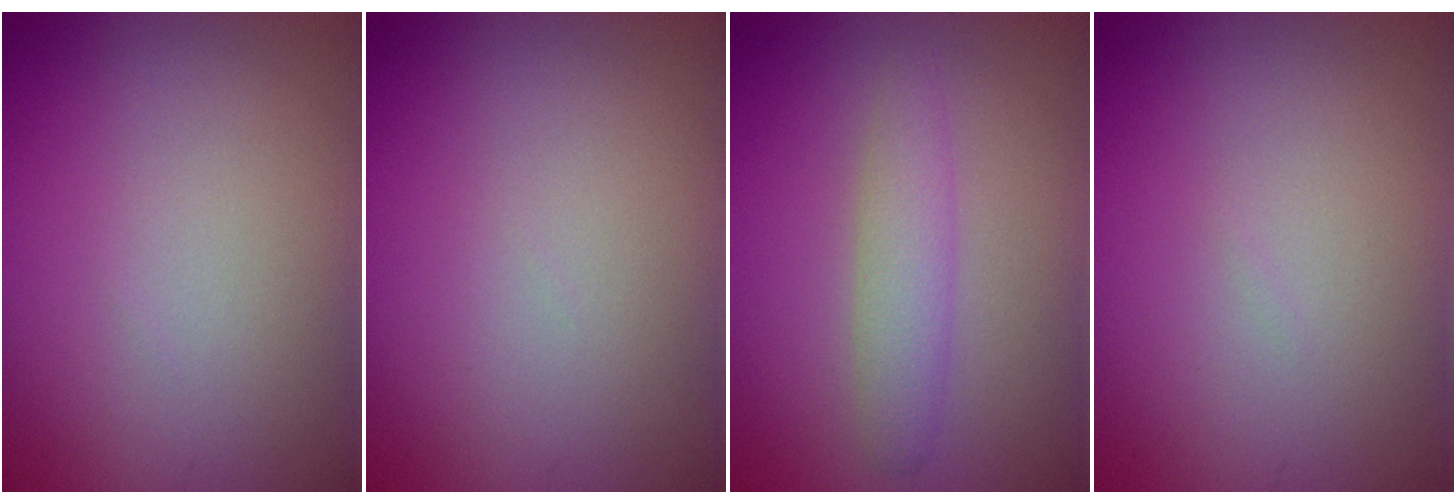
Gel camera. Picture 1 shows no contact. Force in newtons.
{"total": 0.0}
{"total": 2.5, "press": 2.5, "slide": 0.2}
{"total": 0.0}